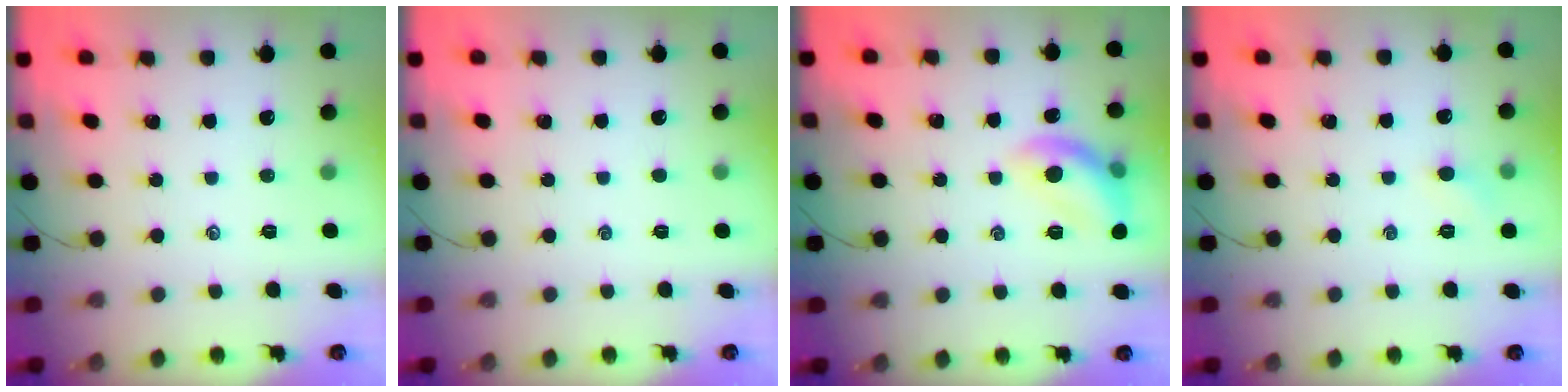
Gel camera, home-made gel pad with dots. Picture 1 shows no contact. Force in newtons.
{"total": 0.0}
{"total": 12.5, "press": 12.3, "slide": 2.3}
{"total": 3.4, "press": 3.3, "slide": 1.1}